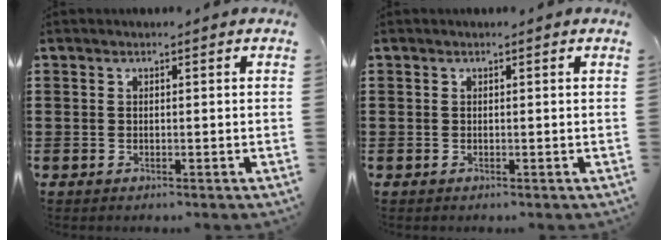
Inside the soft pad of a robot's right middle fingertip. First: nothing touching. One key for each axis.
{"total": 0.0}